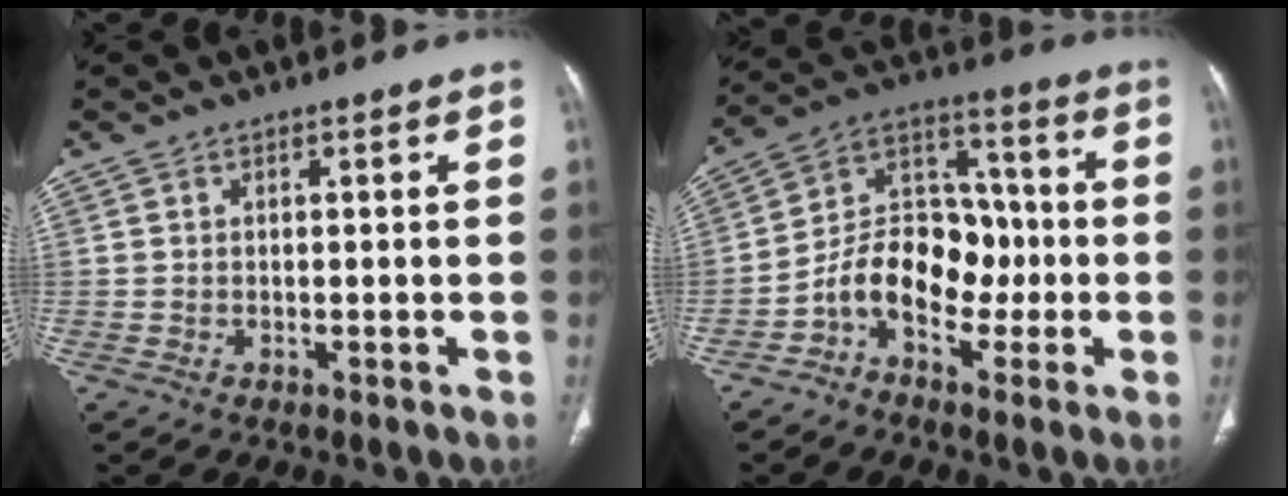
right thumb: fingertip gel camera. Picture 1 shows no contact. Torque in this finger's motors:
{"motor_torque": [1.42, 1.33, 0.11, -0.13, 0.07]}